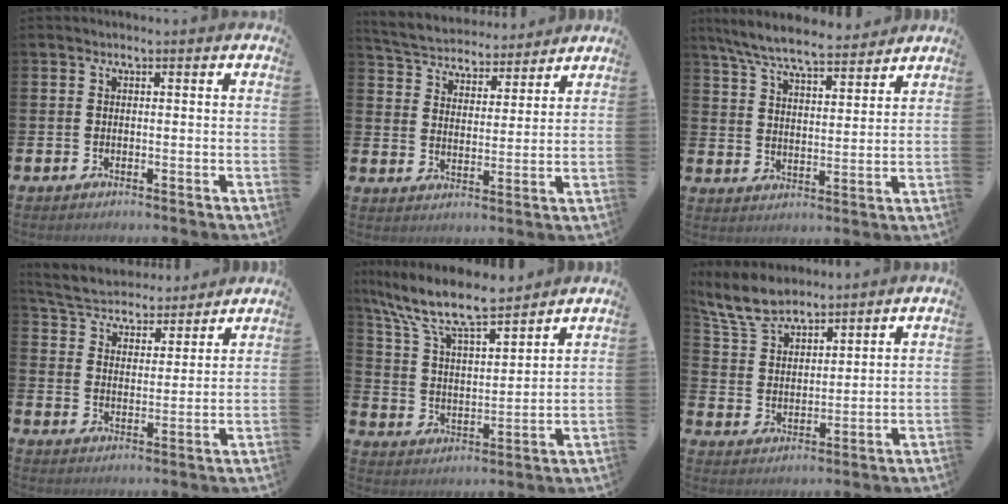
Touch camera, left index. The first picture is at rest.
{"total": 4.8, "force": [4.6, 1.2, -0.1], "torque": [-0.030, -0.034, 0.079]}
{"total": 7.7, "force": [7.2, 0.8, 2.5], "torque": [-0.079, -0.037, 0.130]}
{"total": 5.1, "force": [4.9, 1.2, 0.2], "torque": [-0.036, -0.034, 0.086]}
{"total": 10.6, "force": [9.4, 2.0, 4.5], "torque": [-0.131, -0.054, 0.166]}
{"total": 7.3, "force": [6.6, 2.1, 2.3], "torque": [-0.075, -0.017, 0.126]}